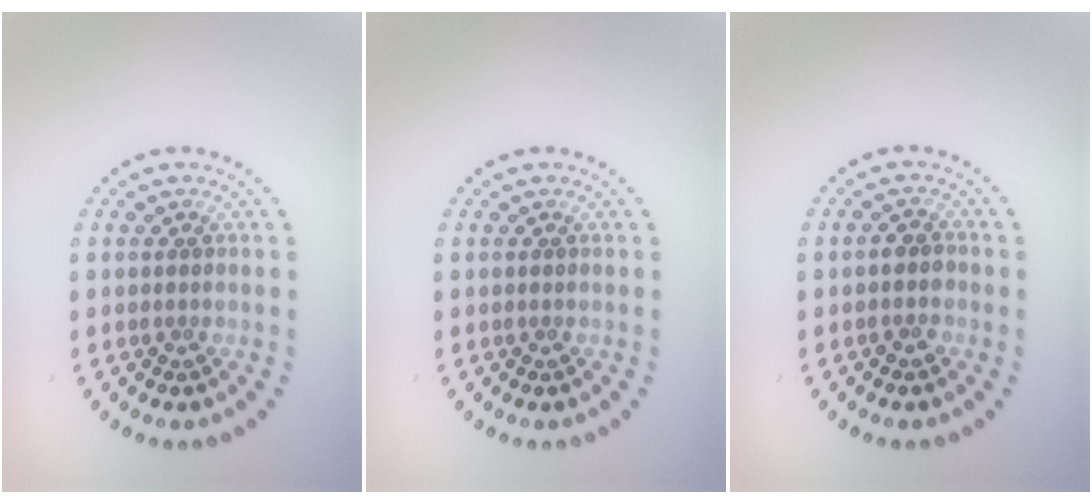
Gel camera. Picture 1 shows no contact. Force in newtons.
{"total": 0.0}
{"total": 1.6, "press": 1.4, "slide": 0.7}